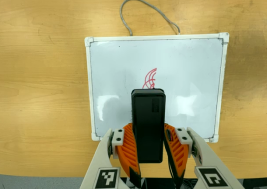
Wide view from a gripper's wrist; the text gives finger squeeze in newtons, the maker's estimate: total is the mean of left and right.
{"total": 9.0, "left": 7.4, "right": 10.6}